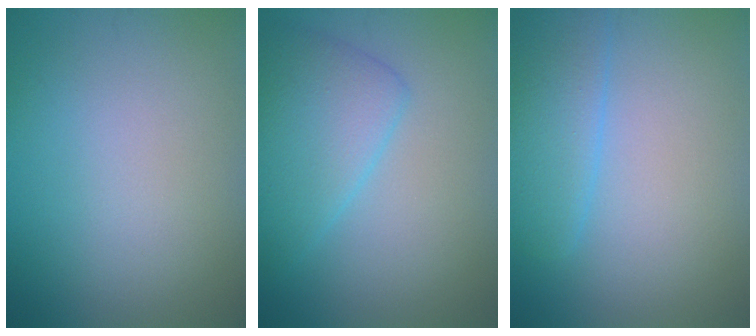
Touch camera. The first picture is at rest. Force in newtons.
{"total": 4.7, "press": 4.7, "slide": 0.3}
{"total": 2.7, "press": 2.7, "slide": 0.0}